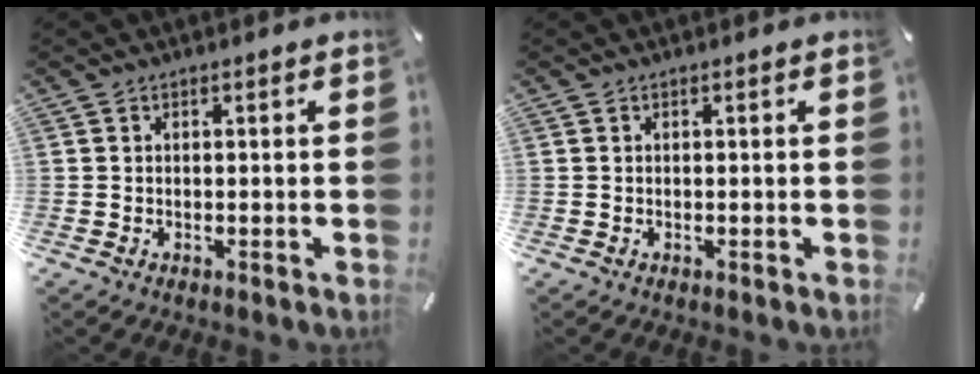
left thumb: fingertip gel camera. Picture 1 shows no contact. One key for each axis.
{"total": 0.0}